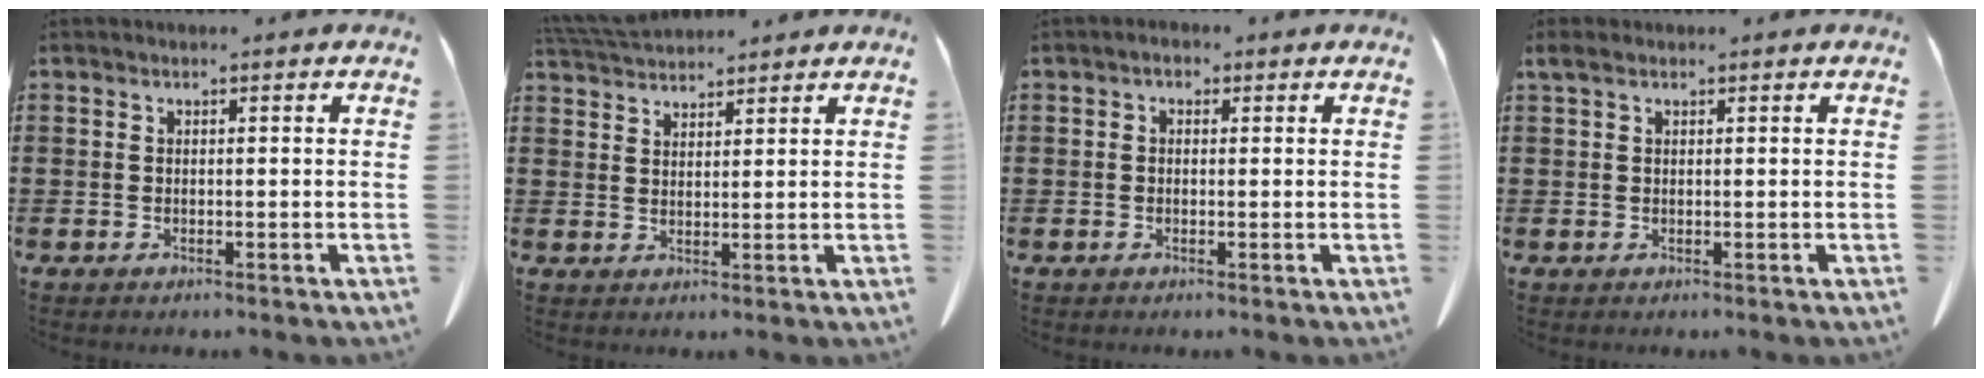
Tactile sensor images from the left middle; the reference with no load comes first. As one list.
[{"total": 4.3, "force": [4.1, 0.6, 1.1], "torque": [-0.034, -0.008, 0.078]}, {"total": 1.1, "force": [0.0, 0.8, 0.7], "torque": [-0.016, 0.007, -0.001]}, {"total": 1.2, "force": [0.7, 0.5, 0.8], "torque": [-0.020, 0.003, 0.012]}]